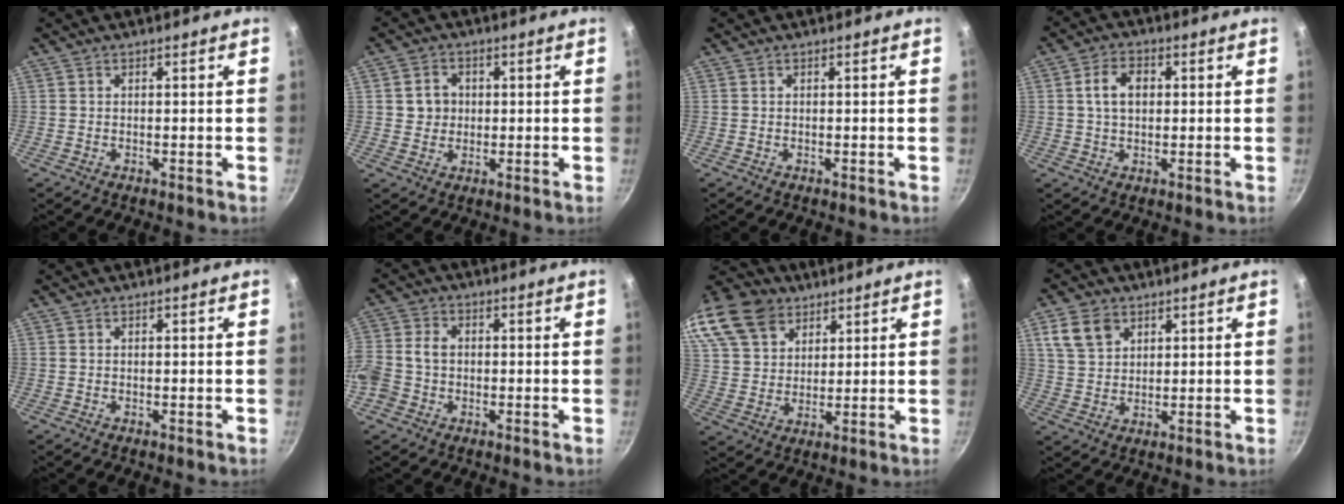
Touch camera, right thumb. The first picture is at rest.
{"total": 4.8, "force": [0.6, 4.4, 1.9], "torque": [-0.008, 0.005, 0.008]}
{"total": 0.0}
{"total": 6.0, "force": [0.9, 4.2, 4.3], "torque": [-0.061, 0.010, 0.011]}
{"total": 0.0}
{"total": 8.5, "force": [-1.5, 6.8, 4.9], "torque": [-0.096, 0.025, -0.043]}
{"total": 21.2, "force": [13.3, 14.1, 8.5], "torque": [-0.196, 0.004, 0.257]}
{"total": 7.5, "force": [3.6, 5.3, 3.8], "torque": [-0.056, -0.003, 0.074]}